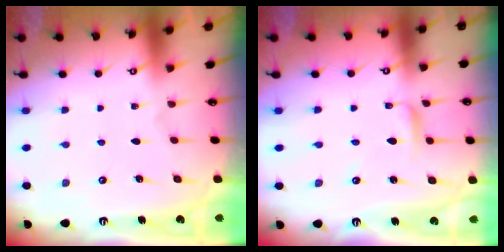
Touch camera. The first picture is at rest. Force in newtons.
{"total": 2.9, "press": 2.8, "slide": 0.3}